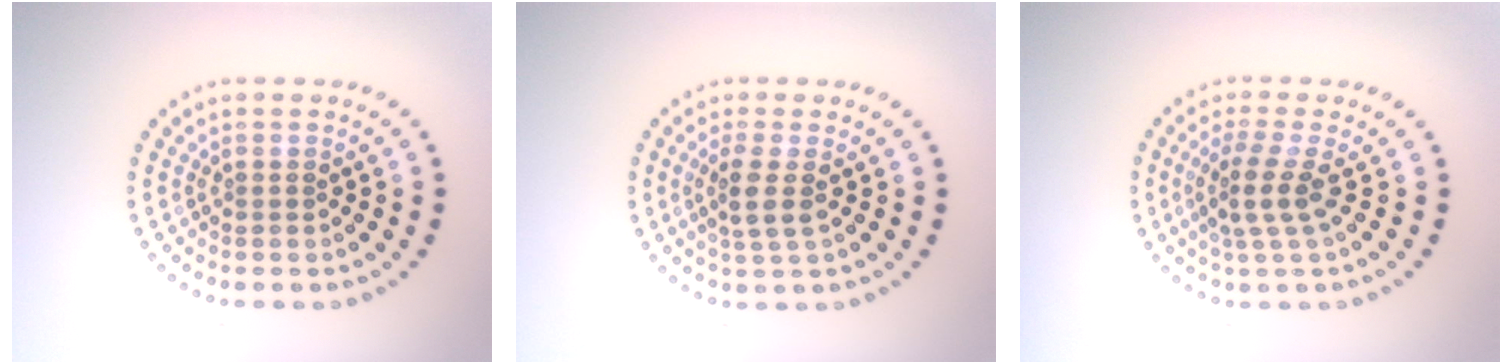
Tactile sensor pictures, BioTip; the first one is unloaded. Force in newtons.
{"total": 2.3, "press": 1.9, "slide": 1.4}
{"total": 2.9, "press": 2.0, "slide": 2.1}